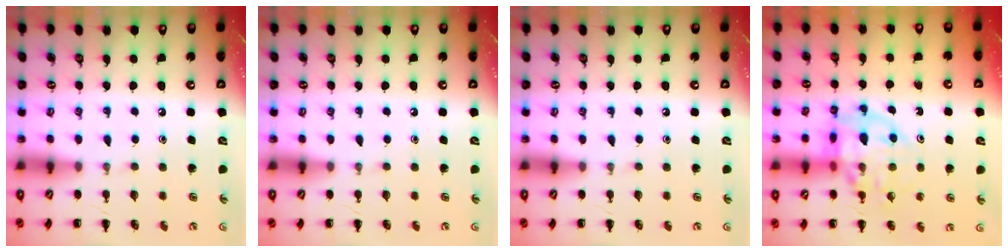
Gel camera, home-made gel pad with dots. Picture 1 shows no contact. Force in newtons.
{"total": 0.0}
{"total": 0.0}
{"total": 14.0, "press": 13.6, "slide": 3.0}